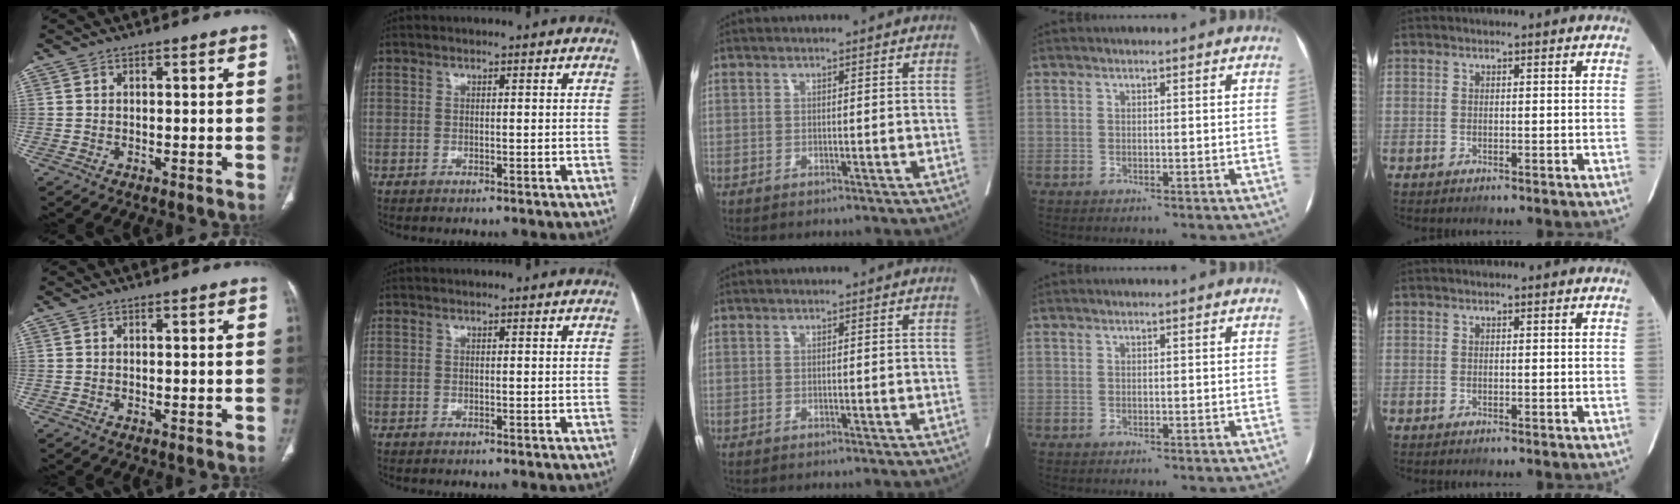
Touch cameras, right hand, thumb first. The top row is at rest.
{}